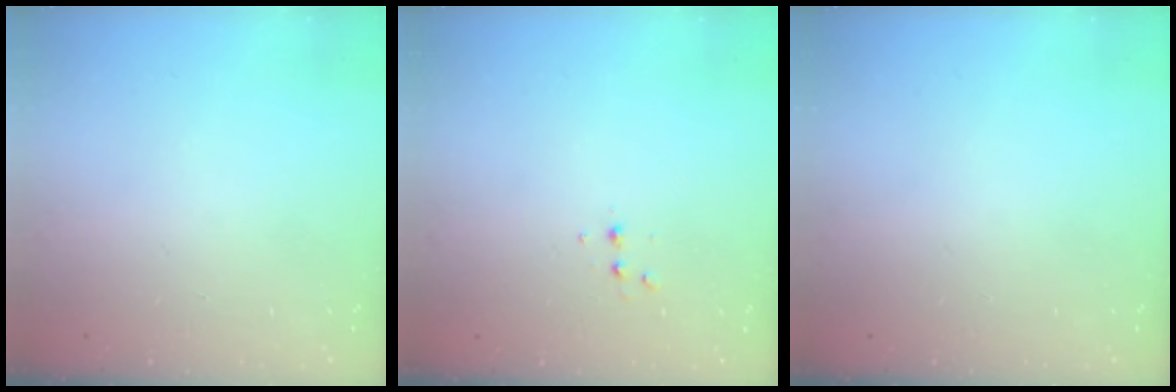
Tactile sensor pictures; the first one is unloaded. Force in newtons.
{"total": 2.6, "press": 2.5, "slide": 0.8}
{"total": 0.0}